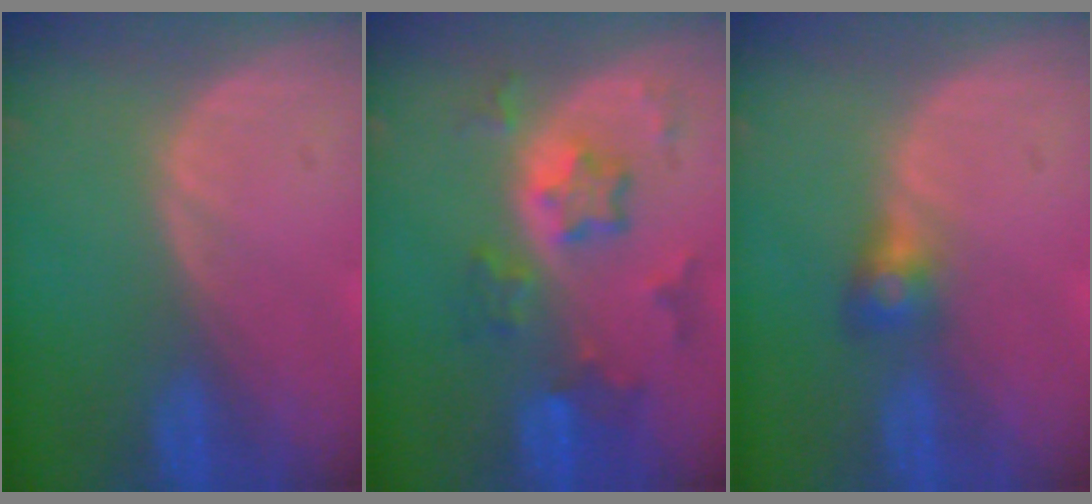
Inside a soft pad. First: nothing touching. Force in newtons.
{"total": 7.4, "press": 6.6, "slide": 3.4}
{"total": 2.8, "press": 2.6, "slide": 0.9}